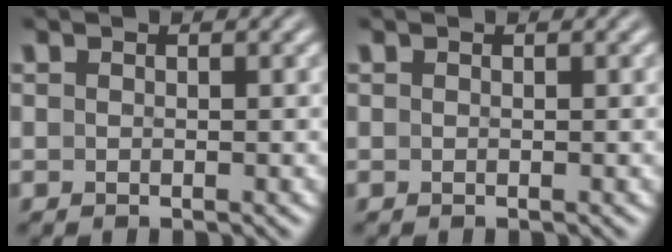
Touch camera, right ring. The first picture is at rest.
{"total": 0.0}